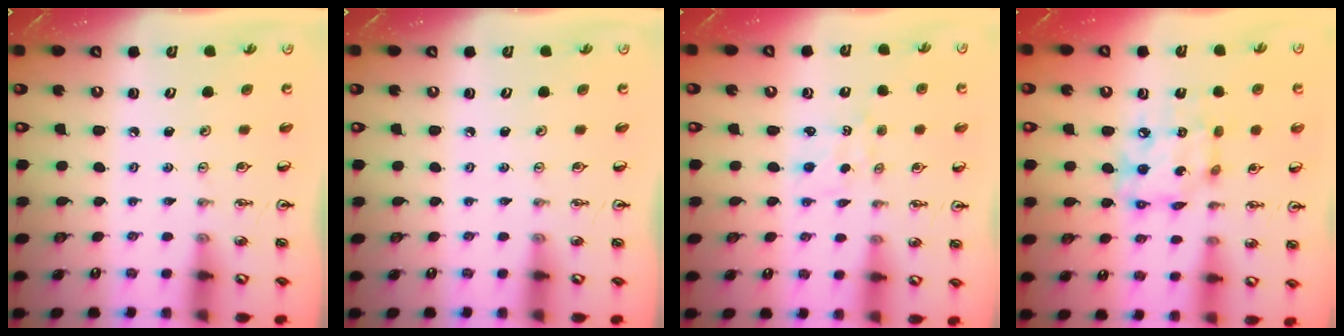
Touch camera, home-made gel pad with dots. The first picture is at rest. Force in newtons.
{"total": 0.0}
{"total": 0.9, "press": 0.7, "slide": 0.5}
{"total": 11.7, "press": 11.7, "slide": 0.8}